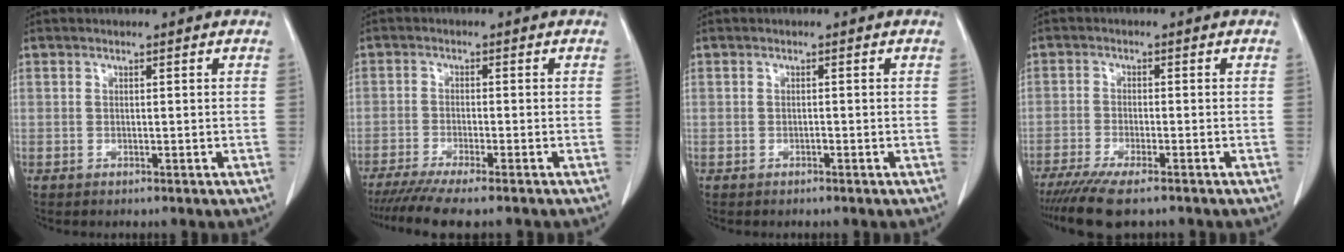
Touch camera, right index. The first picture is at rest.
{"total": 8.8, "force": [-7.3, -0.1, 4.8], "torque": [-0.062, -0.021, -0.115]}
{"total": 0.0}
{"total": 8.8, "force": [-7.0, 1.0, 5.2], "torque": [-0.081, -0.021, -0.112]}